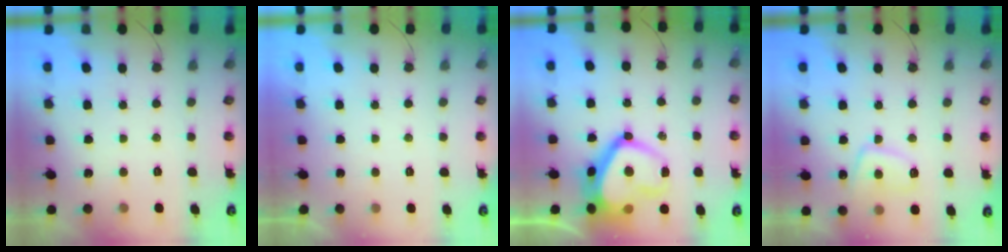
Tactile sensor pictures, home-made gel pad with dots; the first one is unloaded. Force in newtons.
{"total": 2.2, "press": 2.2, "slide": 0.4}
{"total": 16.8, "press": 16.8, "slide": 1.0}
{"total": 8.1, "press": 8.0, "slide": 1.1}